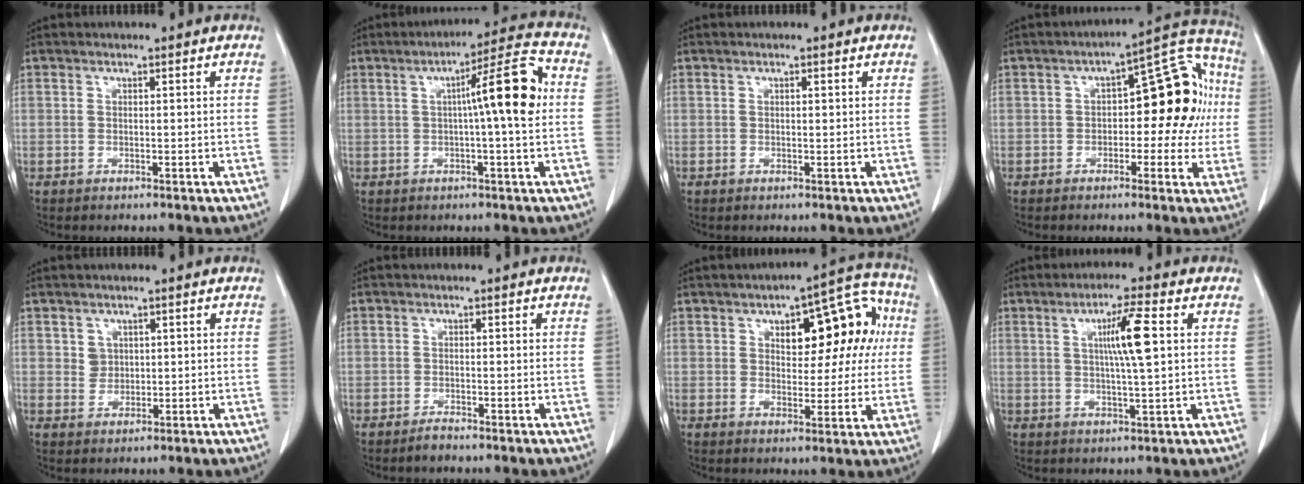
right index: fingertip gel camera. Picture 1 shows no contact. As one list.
[{"total": 9.7, "force": [0.9, 0.3, 9.7], "torque": [-0.141, 0.019, 0.007]}, {"total": 0.6, "force": [0.2, 0.2, 0.5], "torque": [-0.011, 0.000, 0.002]}, {"total": 14.3, "force": [0.7, 6.3, 12.8], "torque": [-0.155, 0.053, 0.010]}, {"total": 2.2, "force": [0.9, 1.9, 0.5], "torque": [0.000, -0.001, 0.019]}, {"total": 2.0, "force": [-1.9, 0.6, 0.2], "torque": [0.000, 0.000, -0.032]}, {"total": 12.7, "force": [3.6, 5.8, 10.6], "torque": [-0.121, 0.046, 0.048]}, {"total": 7.1, "force": [1.6, -0.1, 6.9], "torque": [-0.121, 0.000, 0.026]}]